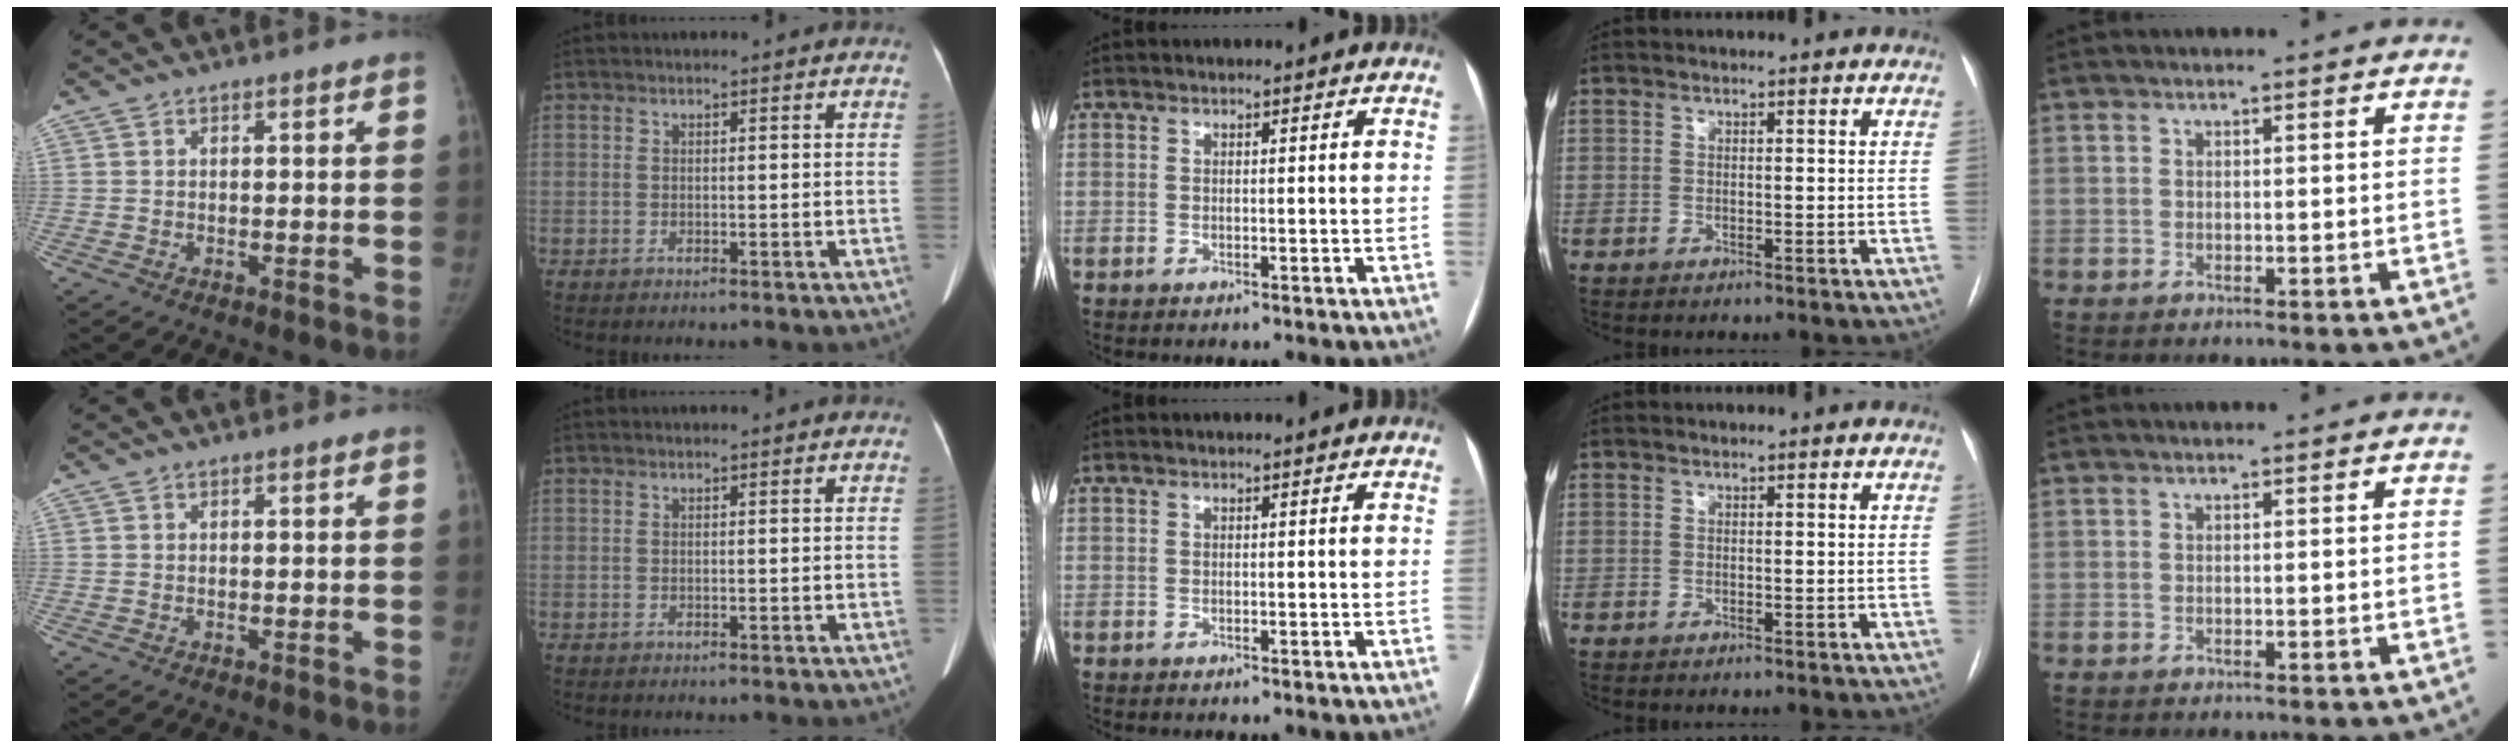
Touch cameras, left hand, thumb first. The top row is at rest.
{}